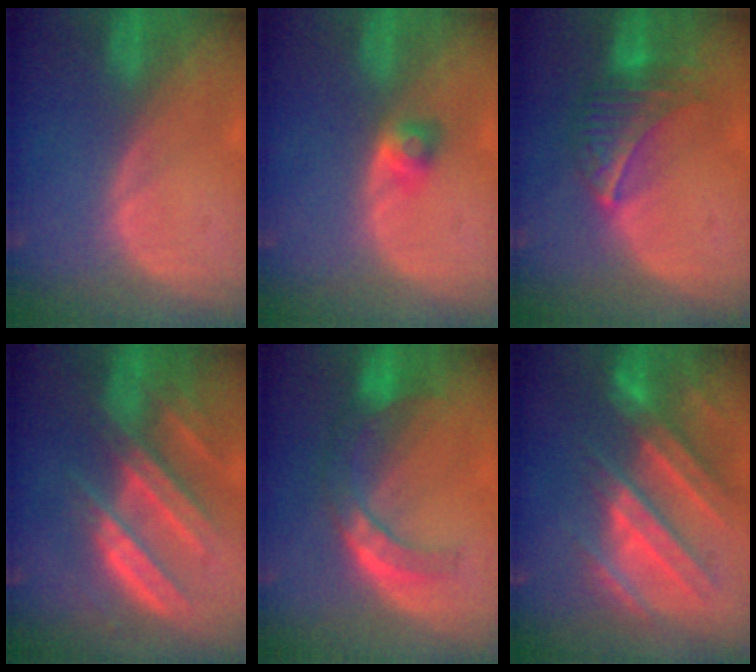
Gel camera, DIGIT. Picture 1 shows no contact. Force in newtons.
{"total": 2.7, "press": 2.4, "slide": 1.1}
{"total": 6.7, "press": 6.6, "slide": 1.2}
{"total": 9.5, "press": 8.4, "slide": 4.3}
{"total": 7.6, "press": 6.6, "slide": 3.7}
{"total": 10.9, "press": 9.8, "slide": 4.9}